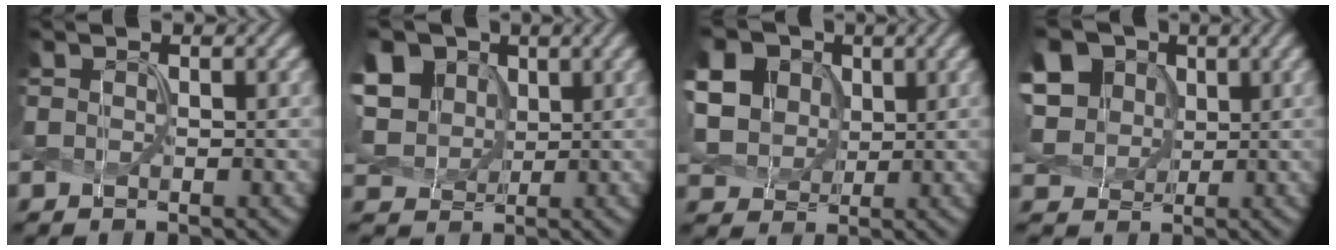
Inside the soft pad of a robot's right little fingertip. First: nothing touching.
{"total": 10.9, "force": [4.0, 8.6, 5.4], "torque": [-0.142, 0.026, 0.070]}
{"total": 13.2, "force": [4.7, 10.6, 6.2], "torque": [-0.179, 0.027, 0.089]}
{"total": 12.6, "force": [4.2, 10.1, 6.1], "torque": [-0.158, 0.023, 0.072]}